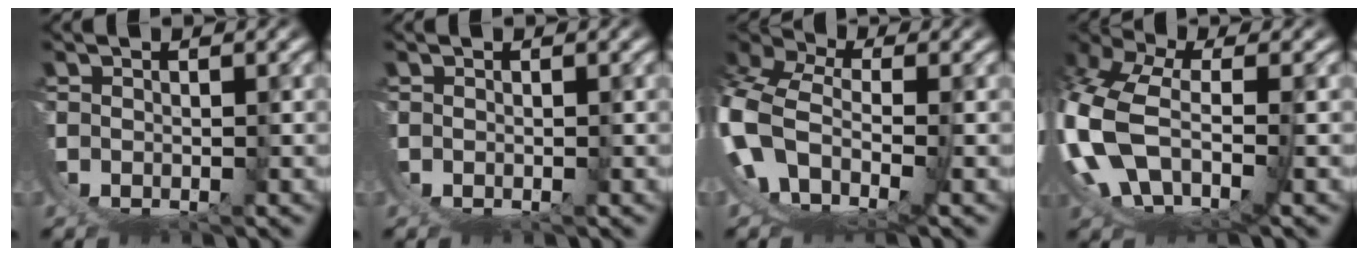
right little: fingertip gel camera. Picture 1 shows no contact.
{"total": 0.0}
{"total": 9.4, "force": [-1.9, 6.9, 6.1], "torque": [-0.168, -0.041, -0.026]}
{"total": 9.5, "force": [-1.5, 6.7, 6.6], "torque": [-0.198, -0.043, -0.013]}